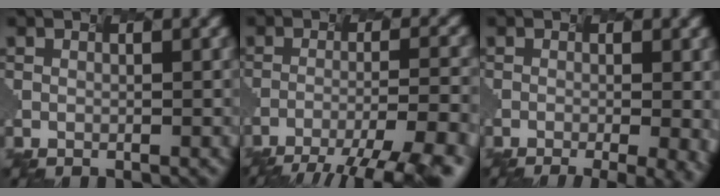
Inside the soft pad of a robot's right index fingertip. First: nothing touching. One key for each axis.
{"total": 11.0, "fx": -8.9, "fy": 2.0, "fz": 6.2, "tx": -0.089, "ty": -0.013, "tz": -0.110}
{"total": 7.0, "fx": -1.7, "fy": 2.6, "fz": 6.2, "tx": -0.020, "ty": -0.002, "tz": -0.008}